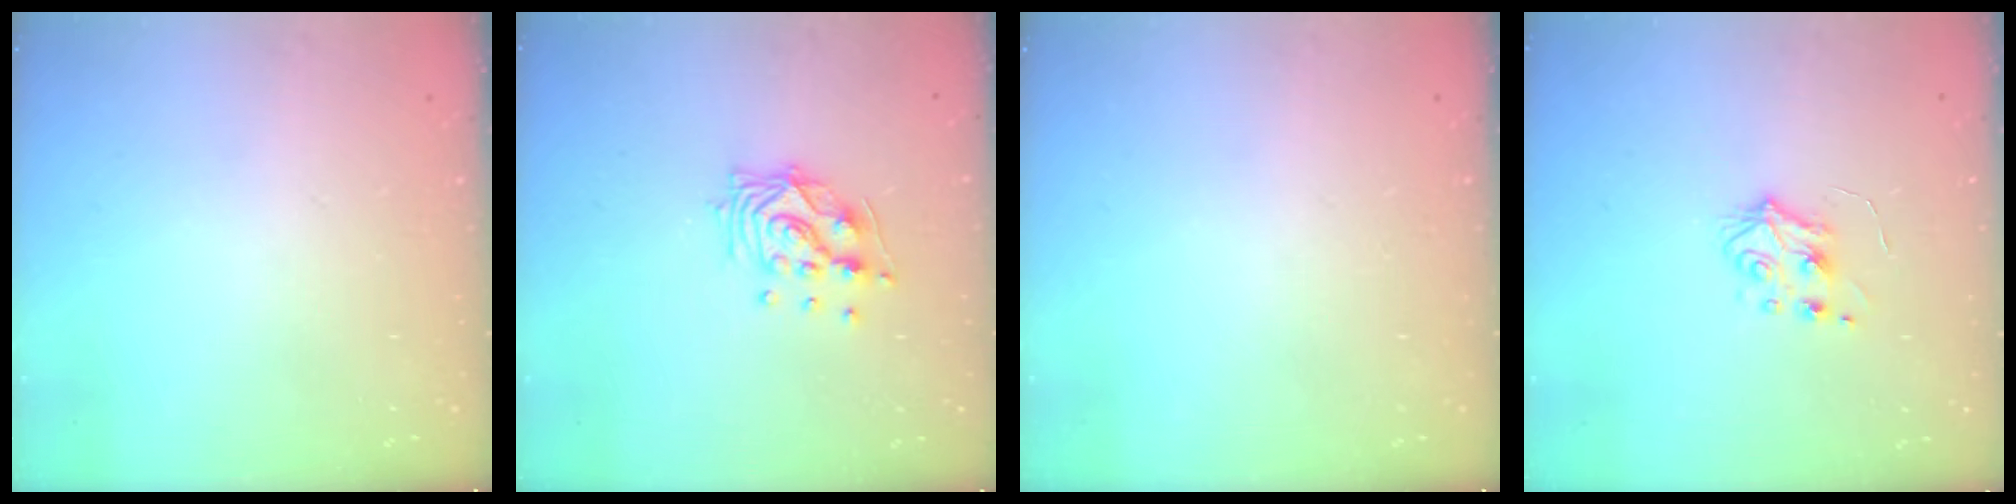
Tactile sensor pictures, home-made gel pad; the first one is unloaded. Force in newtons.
{"total": 11.0, "press": 11.0, "slide": 0.9}
{"total": 0.0}
{"total": 5.3, "press": 5.2, "slide": 1.0}